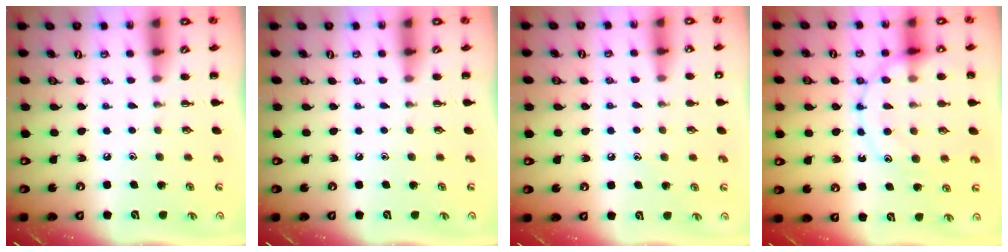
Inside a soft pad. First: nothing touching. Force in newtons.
{"total": 0.0}
{"total": 7.1, "press": 6.8, "slide": 1.9}
{"total": 16.2, "press": 16.1, "slide": 2.0}